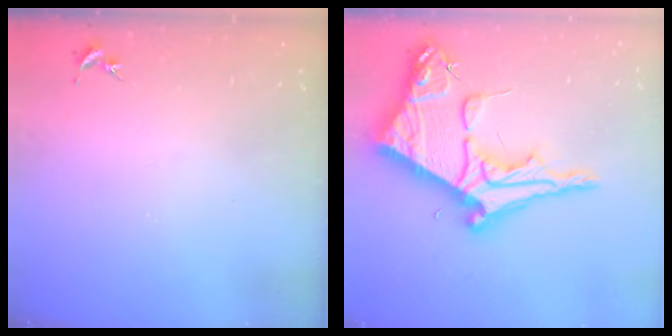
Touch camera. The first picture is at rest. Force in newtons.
{"total": 12.1, "press": 12.1, "slide": 1.3}